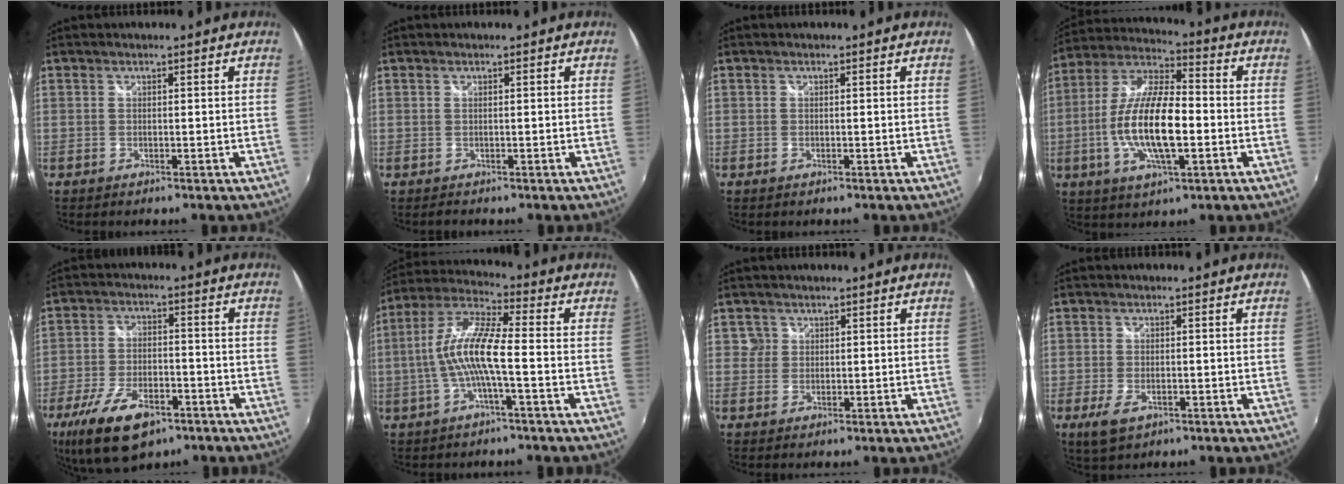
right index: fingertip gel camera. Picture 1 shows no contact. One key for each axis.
{"total": 0.5, "fx": -0.2, "fy": 0.4, "fz": 0.1, "tx": -0.001, "ty": -0.001, "tz": -0.003}
{"total": 0.0}
{"total": 15.9, "fx": -3.0, "fy": 5.4, "fz": 14.7, "tx": -0.292, "ty": -0.003, "tz": -0.060}
{"total": 14.9, "fx": -9.1, "fy": 6.8, "fz": 9.6, "tx": -0.213, "ty": -0.028, "tz": -0.158}
{"total": 10.7, "fx": -2.0, "fy": 1.5, "fz": 10.4, "tx": -0.214, "ty": 0.010, "tz": -0.039}
{"total": 1.8, "fx": 0.5, "fy": 1.8, "fz": 0.0, "tx": 0.008, "ty": 0.009, "tz": 0.006}
{"total": 4.8, "fx": -2.4, "fy": 2.3, "fz": 3.5, "tx": -0.081, "ty": -0.011, "tz": -0.041}